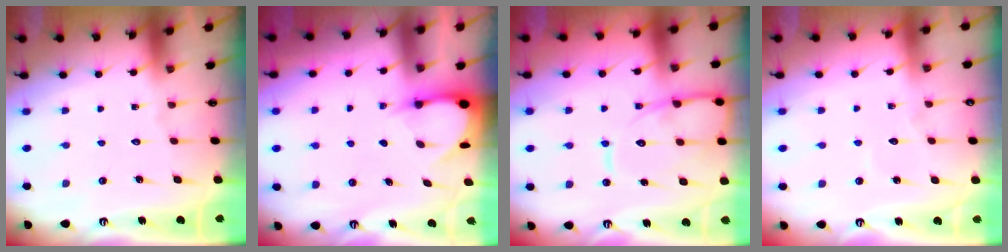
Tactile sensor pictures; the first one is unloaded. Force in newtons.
{"total": 3.3, "press": 3.3, "slide": 0.4}
{"total": 12.7, "press": 12.6, "slide": 1.3}
{"total": 3.7, "press": 3.6, "slide": 0.4}